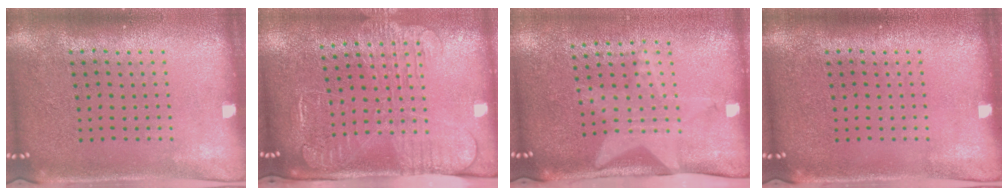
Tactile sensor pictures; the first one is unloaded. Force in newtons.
{"total": 2.5, "press": 1.9, "slide": 1.5}
{"total": 2.0, "press": 1.5, "slide": 1.4}
{"total": 0.0}